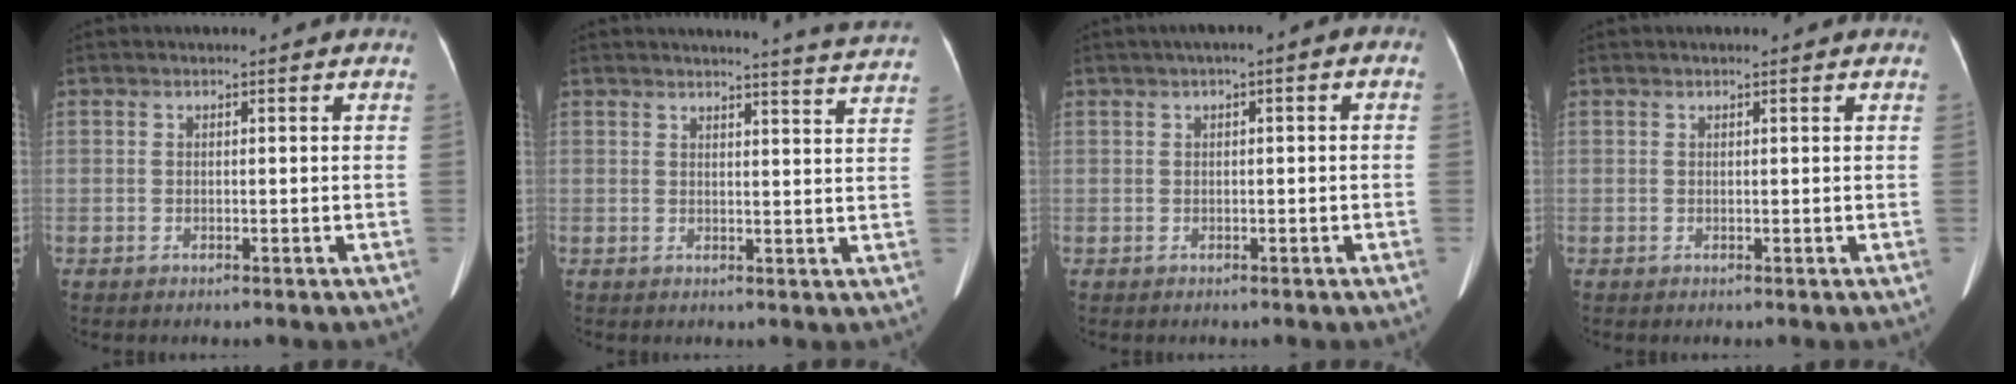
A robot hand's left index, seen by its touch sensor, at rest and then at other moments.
{"total": 9.0, "force": [8.7, -1.7, 1.7], "torque": [-0.028, -0.046, 0.085]}
{"total": 2.5, "force": [0.5, 0.8, 2.3], "torque": [-0.028, 0.018, 0.002]}
{"total": 1.2, "force": [1.0, 0.0, 0.6], "torque": [-0.010, 0.014, 0.016]}